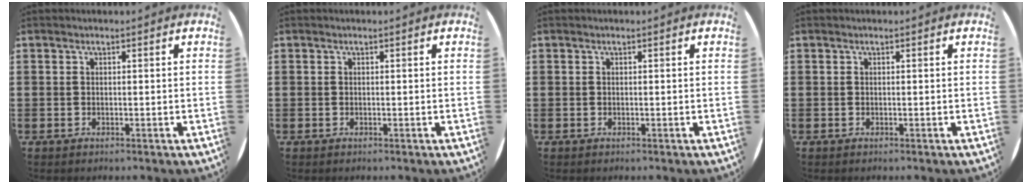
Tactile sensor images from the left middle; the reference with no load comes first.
{"total": 0.0}
{"total": 0.0}
{"total": 0.0}